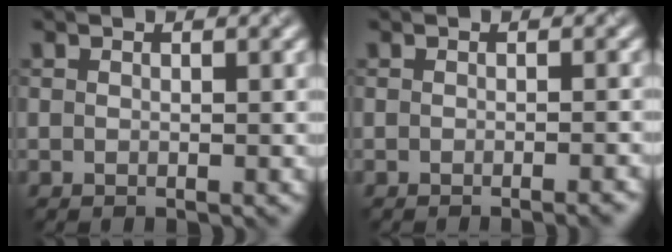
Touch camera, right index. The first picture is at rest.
{"total": 2.4, "force": [-1.6, 0.7, 1.7], "torque": [-0.006, 0.012, -0.023]}